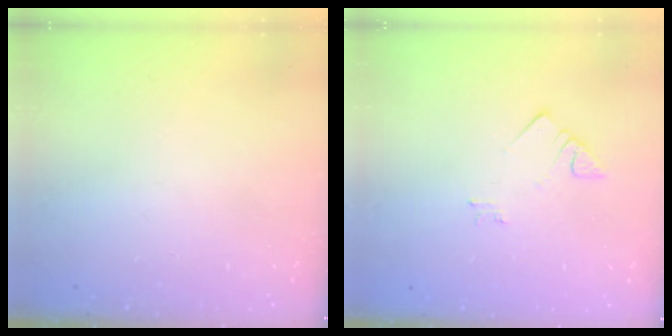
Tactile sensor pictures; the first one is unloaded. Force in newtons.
{"total": 2.7, "press": 2.7, "slide": 0.2}